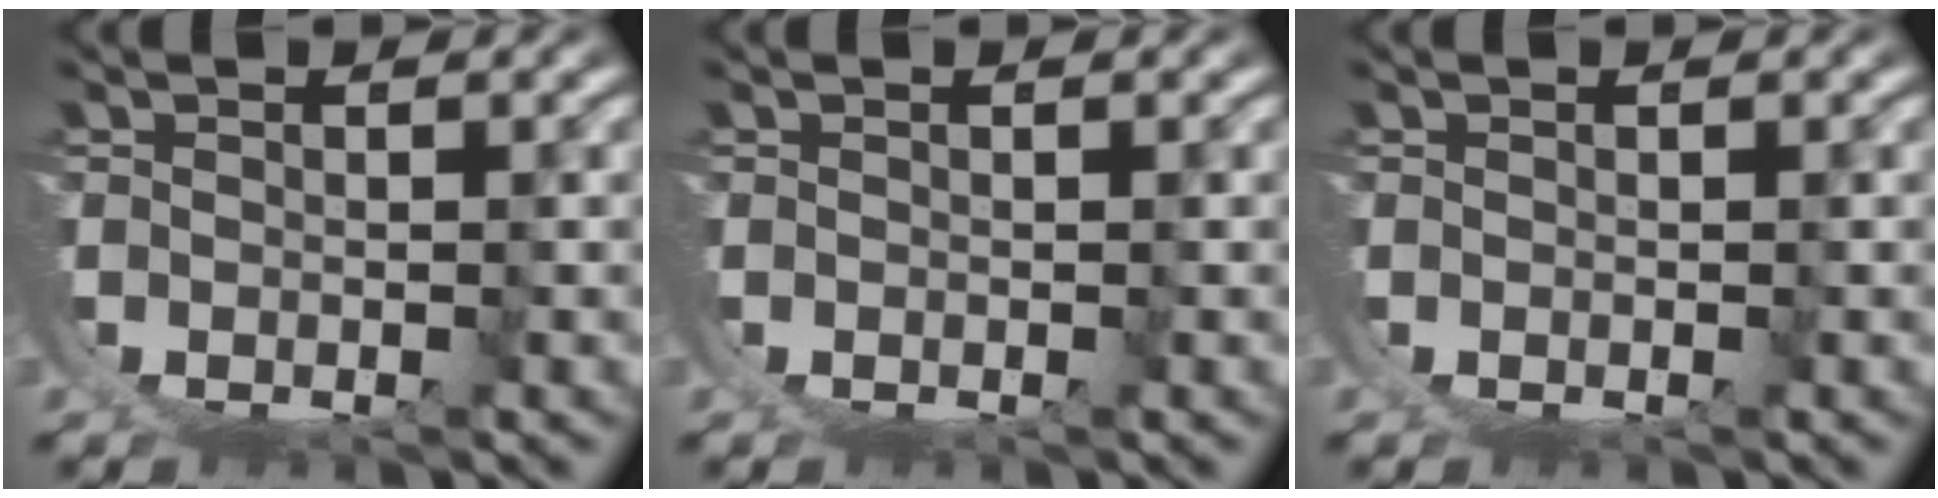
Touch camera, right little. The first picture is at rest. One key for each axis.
{"total": 0.0}
{"total": 0.0}